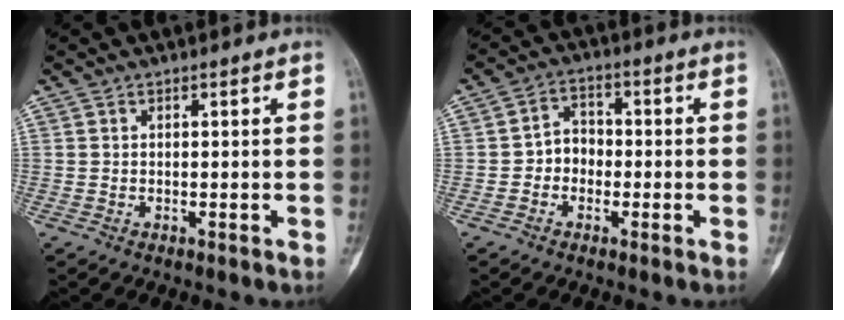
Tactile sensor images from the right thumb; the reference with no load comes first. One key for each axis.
{"total": 5.0, "fx": -1.1, "fy": 4.2, "fz": 2.4, "tx": -0.012, "ty": 0.023, "tz": -0.031}